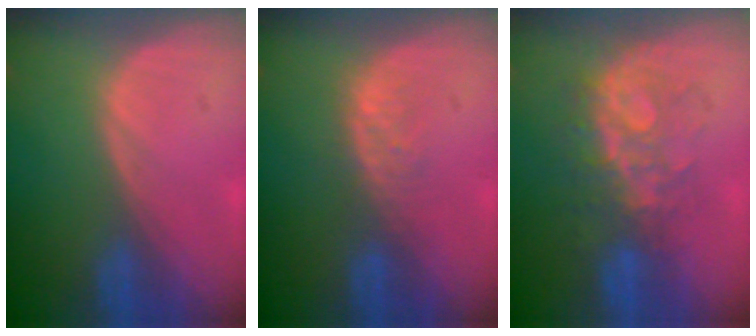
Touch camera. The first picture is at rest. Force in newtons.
{"total": 2.8, "press": 2.8, "slide": 0.3}
{"total": 7.7, "press": 7.4, "slide": 2.1}